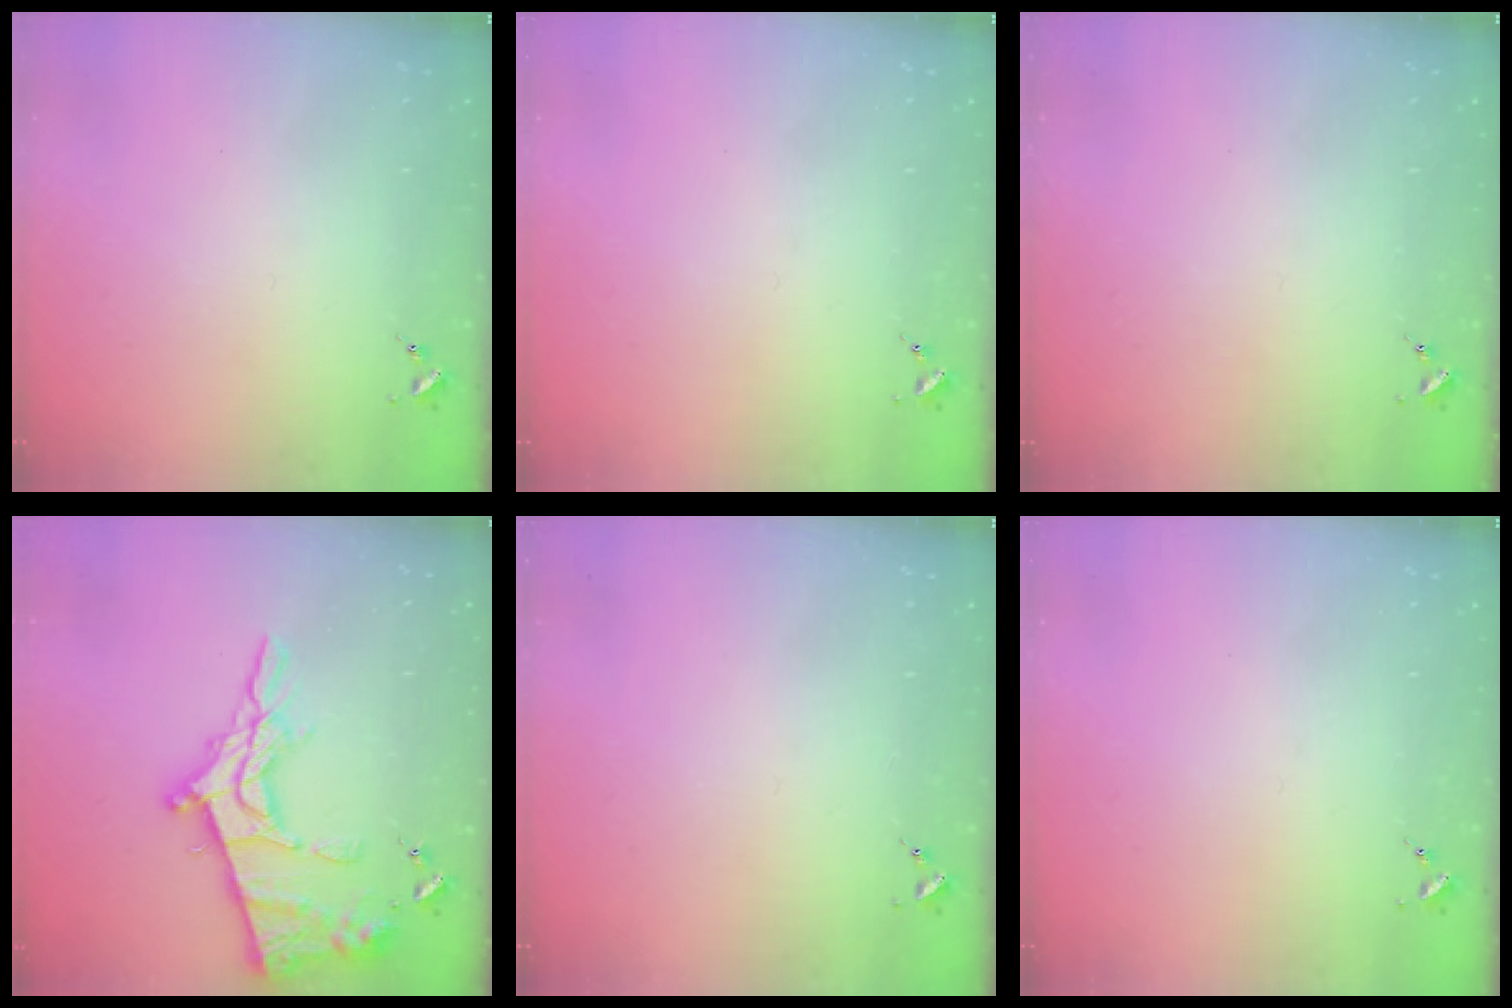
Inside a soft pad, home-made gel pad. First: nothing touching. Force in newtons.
{"total": 0.0}
{"total": 0.0}
{"total": 18.5, "press": 18.4, "slide": 1.5}
{"total": 0.0}
{"total": 0.0}